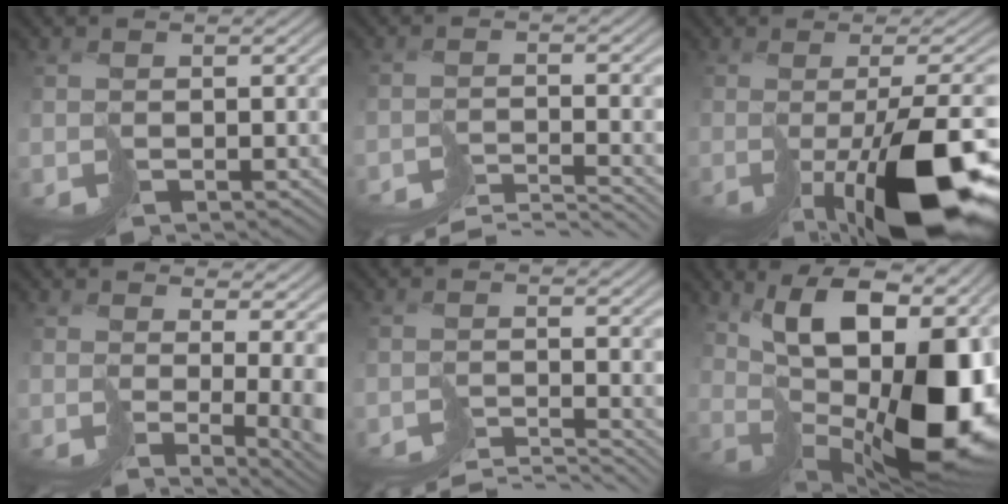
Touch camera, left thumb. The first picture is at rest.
{"total": 6.5, "force": [-6.3, -0.3, 1.7], "torque": [-0.014, 0.004, -0.096]}
{"total": 13.0, "force": [-4.1, 2.9, 12.0], "torque": [-0.165, -0.022, -0.050]}
{"total": 8.2, "force": [0.5, 2.5, 7.8], "torque": [-0.102, -0.018, 0.034]}
{"total": 5.9, "force": [-5.7, -0.6, 1.4], "torque": [-0.009, -0.001, -0.089]}
{"total": 17.7, "force": [3.3, 8.4, 15.2], "torque": [-0.194, 0.001, 0.063]}